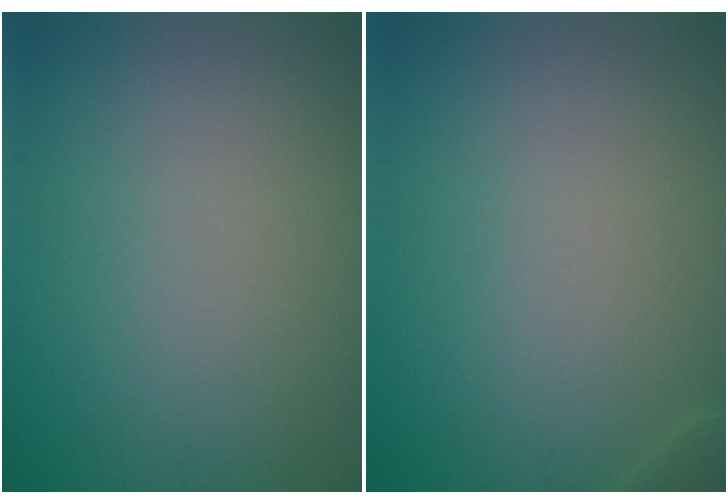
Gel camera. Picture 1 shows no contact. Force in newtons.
{"total": 0.7, "press": 0.7, "slide": 0.0}